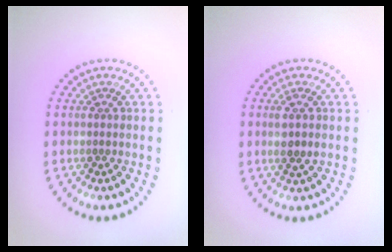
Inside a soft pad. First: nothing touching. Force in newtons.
{"total": 1.9, "press": 1.9, "slide": 0.6}